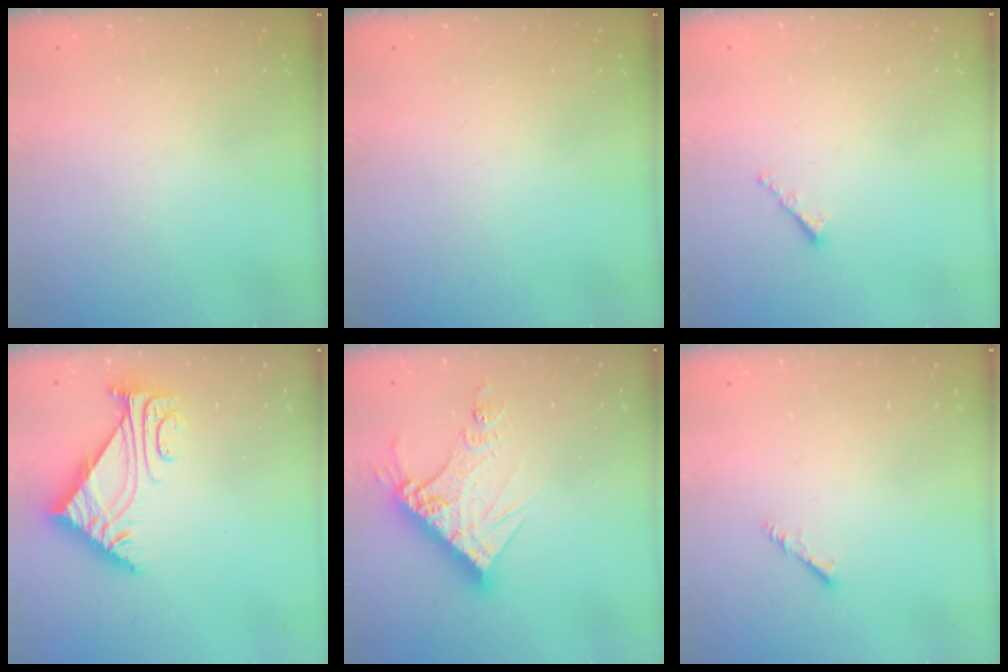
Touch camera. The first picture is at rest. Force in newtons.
{"total": 0.0}
{"total": 1.0, "press": 0.9, "slide": 0.4}
{"total": 5.9, "press": 5.8, "slide": 0.6}
{"total": 14.5, "press": 14.4, "slide": 1.8}
{"total": 1.9, "press": 1.9, "slide": 0.4}